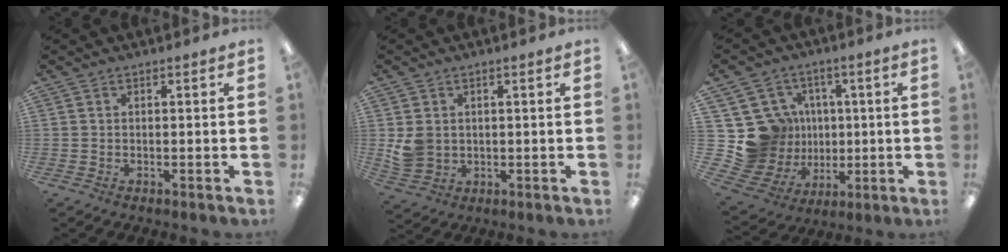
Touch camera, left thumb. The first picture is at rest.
{"total": 4.9, "force": [0.9, 4.4, 1.9], "torque": [-0.024, 0.004, 0.021]}
{"total": 17.5, "force": [1.7, 16.9, 4.0], "torque": [-0.099, -0.013, 0.080]}